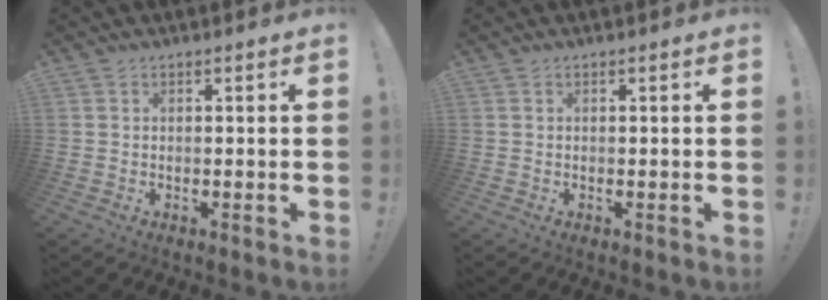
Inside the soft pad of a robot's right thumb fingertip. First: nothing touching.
{"total": 0.0}